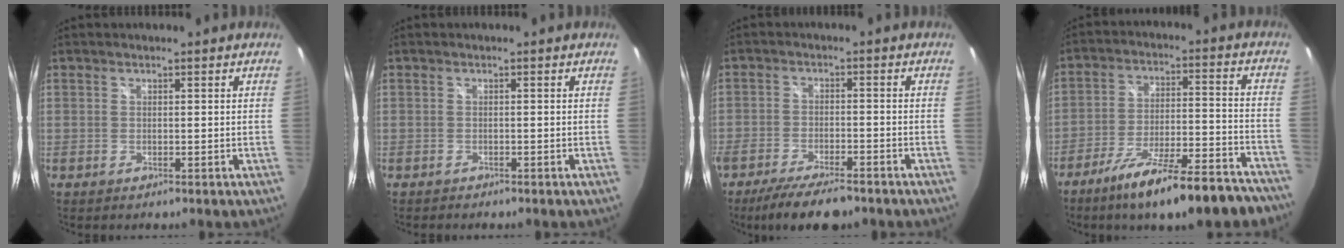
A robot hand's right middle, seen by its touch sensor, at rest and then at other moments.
{"total": 0.7, "force": [-0.6, 0.2, 0.0], "torque": [-0.004, 0.000, -0.011]}
{"total": 10.5, "force": [-8.6, 2.5, 5.5], "torque": [-0.124, -0.027, -0.142]}
{"total": 20.6, "force": [-16.7, 4.0, 11.4], "torque": [-0.182, -0.020, -0.236]}